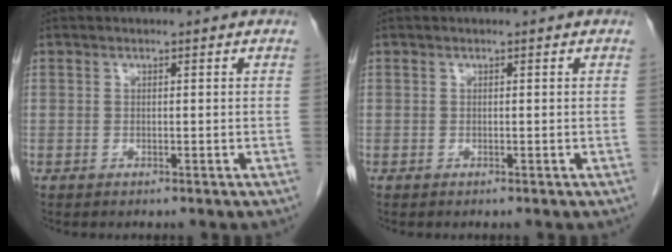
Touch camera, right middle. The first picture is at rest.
{"total": 0.0}